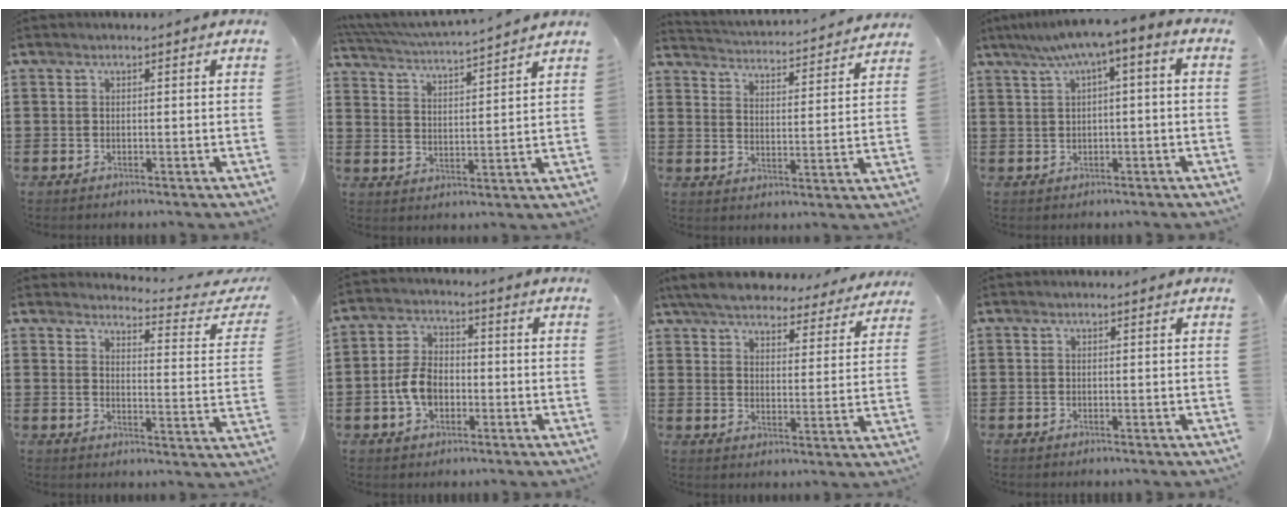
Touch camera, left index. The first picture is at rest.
{"total": 4.8, "force": [4.6, -0.4, 1.3], "torque": [-0.048, -0.032, 0.076]}
{"total": 3.3, "force": [3.2, -0.3, -0.2], "torque": [-0.018, -0.035, 0.048]}
{"total": 4.3, "force": [0.7, 0.8, 4.1], "torque": [-0.081, 0.000, 0.006]}
{"total": 3.5, "force": [3.3, 0.2, 1.1], "torque": [-0.026, -0.031, 0.047]}
{"total": 6.4, "force": [-1.5, 4.3, 4.6], "torque": [-0.117, 0.002, -0.036]}
{"total": 6.6, "force": [6.3, 0.8, 1.8], "torque": [-0.064, -0.032, 0.112]}
{"total": 0.0}